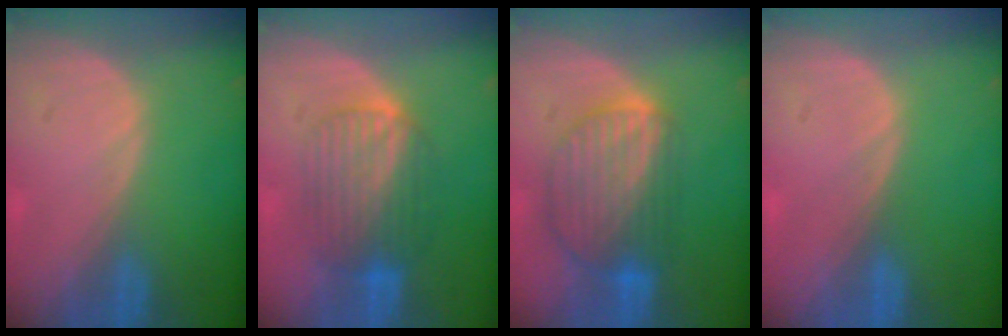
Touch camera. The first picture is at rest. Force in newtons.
{"total": 6.7, "press": 6.7, "slide": 0.3}
{"total": 9.0, "press": 7.8, "slide": 4.5}
{"total": 0.0}